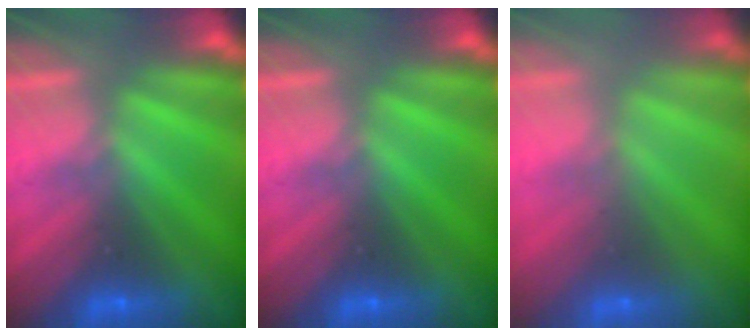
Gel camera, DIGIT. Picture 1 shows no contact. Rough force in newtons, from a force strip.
{"total": 0.0}
{"total": 2.3}